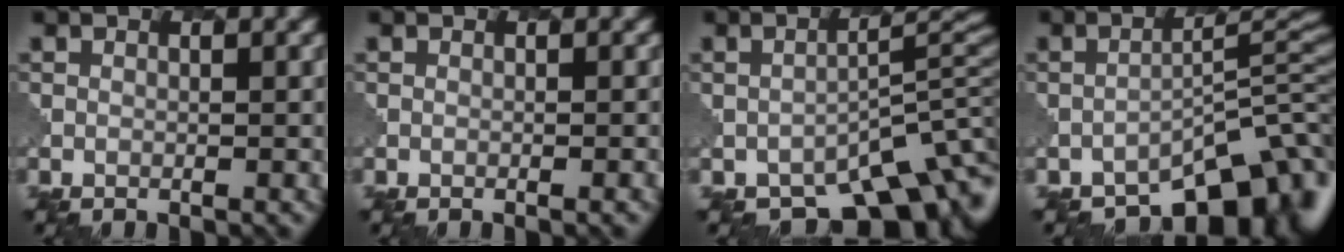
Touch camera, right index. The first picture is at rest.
{"total": 0.9, "force": [-0.3, 0.4, 0.8], "torque": [0.002, 0.006, -0.007]}
{"total": 9.3, "force": [-7.1, 3.5, 4.9], "torque": [-0.050, -0.012, -0.106]}
{"total": 9.9, "force": [-7.5, 3.4, 5.4], "torque": [-0.057, -0.002, -0.114]}